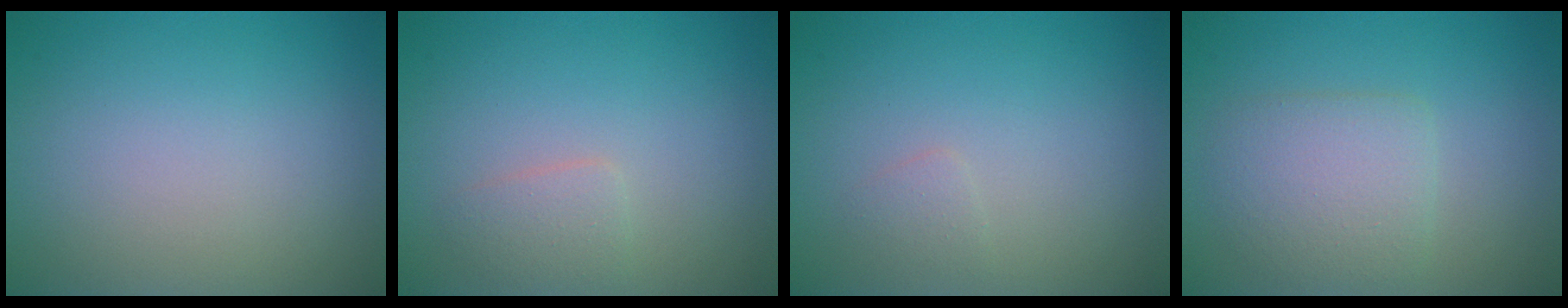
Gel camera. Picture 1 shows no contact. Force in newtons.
{"total": 1.4, "press": 1.4, "slide": 0.1}
{"total": 0.8, "press": 0.8, "slide": 0.1}
{"total": 3.4, "press": 3.4, "slide": 0.1}